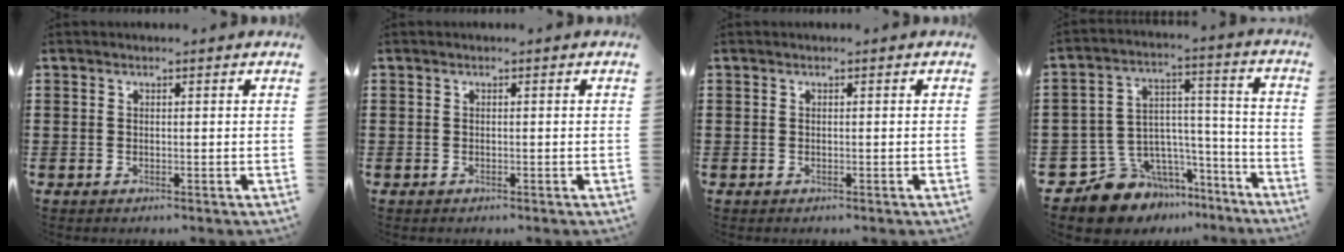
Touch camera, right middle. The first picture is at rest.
{"total": 0.0}
{"total": 0.0}
{"total": 10.1, "force": [-8.1, 5.9, 1.0], "torque": [-0.045, 0.011, -0.150]}